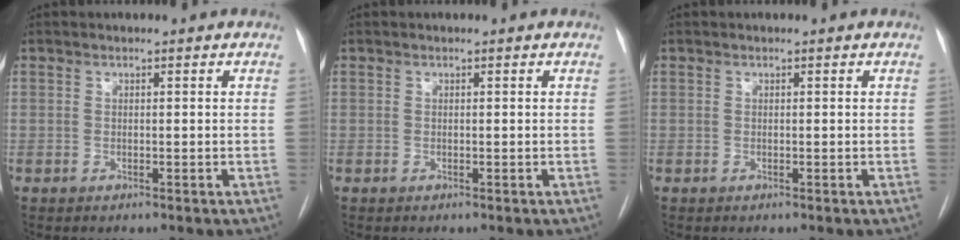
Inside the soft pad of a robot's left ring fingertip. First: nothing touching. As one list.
[{"total": 0.0}, {"total": 0.0}]